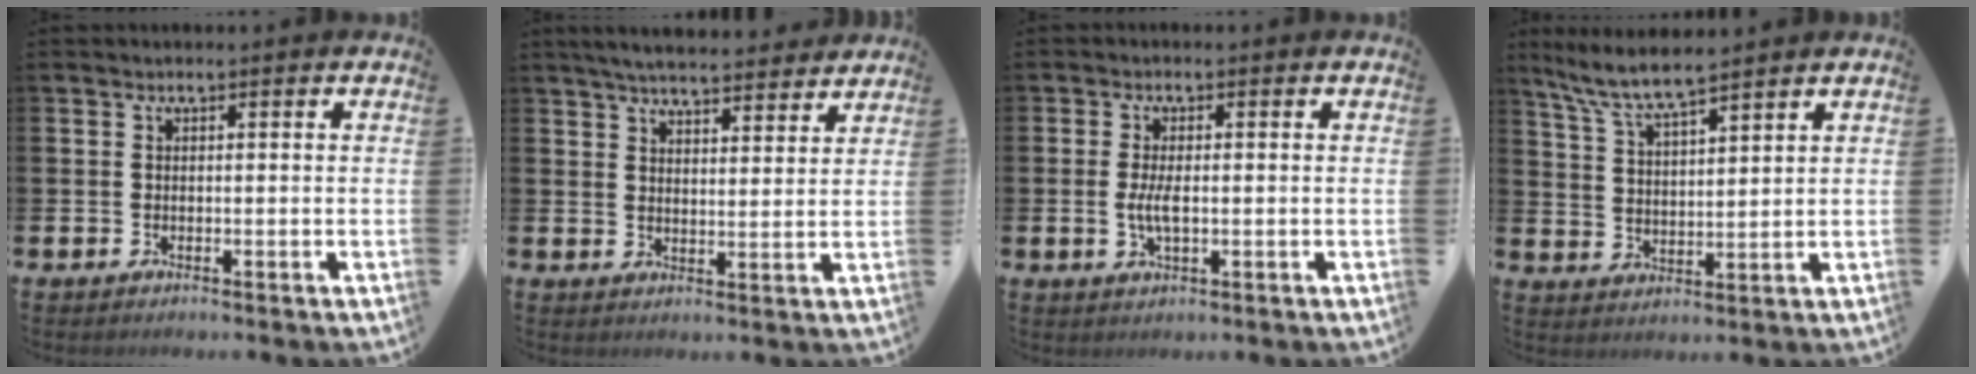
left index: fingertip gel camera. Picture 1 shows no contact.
{"total": 5.4, "force": [5.3, 0.6, 1.0], "torque": [-0.034, -0.026, 0.094]}
{"total": 3.1, "force": [-0.1, 1.2, 2.9], "torque": [-0.058, -0.002, -0.007]}
{"total": 6.9, "force": [6.4, 0.3, 2.5], "torque": [-0.077, -0.024, 0.114]}